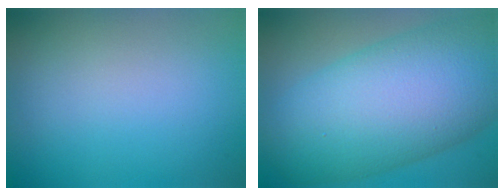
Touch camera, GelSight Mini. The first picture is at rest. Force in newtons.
{"total": 13.6, "press": 13.6, "slide": 0.6}